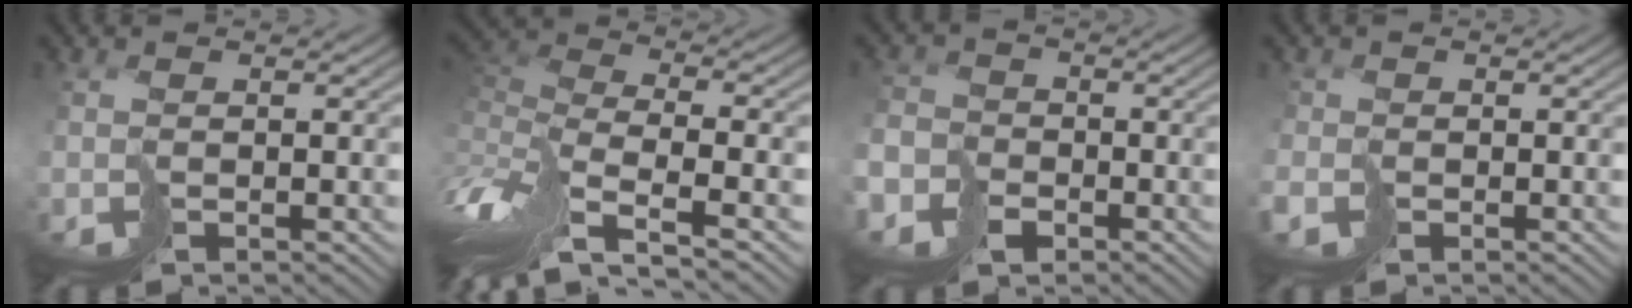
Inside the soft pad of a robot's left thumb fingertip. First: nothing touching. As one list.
[{"total": 10.4, "force": [-4.8, 2.7, 8.8], "torque": [-0.220, 0.007, -0.085]}, {"total": 6.7, "force": [-4.2, 4.9, 1.9], "torque": [-0.054, -0.025, -0.092]}, {"total": 1.8, "force": [-0.8, 1.6, 0.4], "torque": [-0.001, -0.005, -0.015]}]